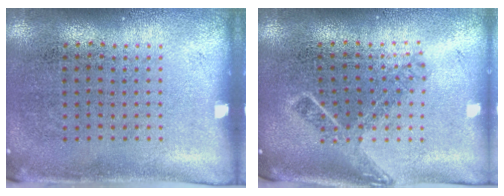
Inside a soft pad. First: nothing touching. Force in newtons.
{"total": 1.6, "press": 1.2, "slide": 1.1}